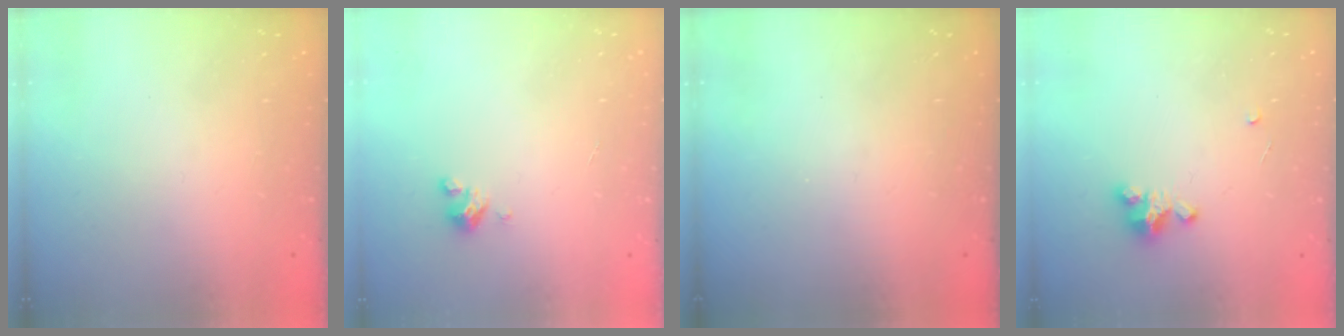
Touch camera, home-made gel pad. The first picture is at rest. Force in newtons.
{"total": 3.7, "press": 3.7, "slide": 0.3}
{"total": 0.0}
{"total": 3.4, "press": 3.4, "slide": 0.4}